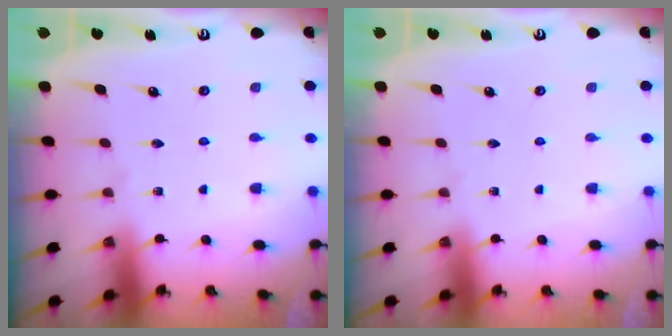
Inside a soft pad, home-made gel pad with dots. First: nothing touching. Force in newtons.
{"total": 0.0}